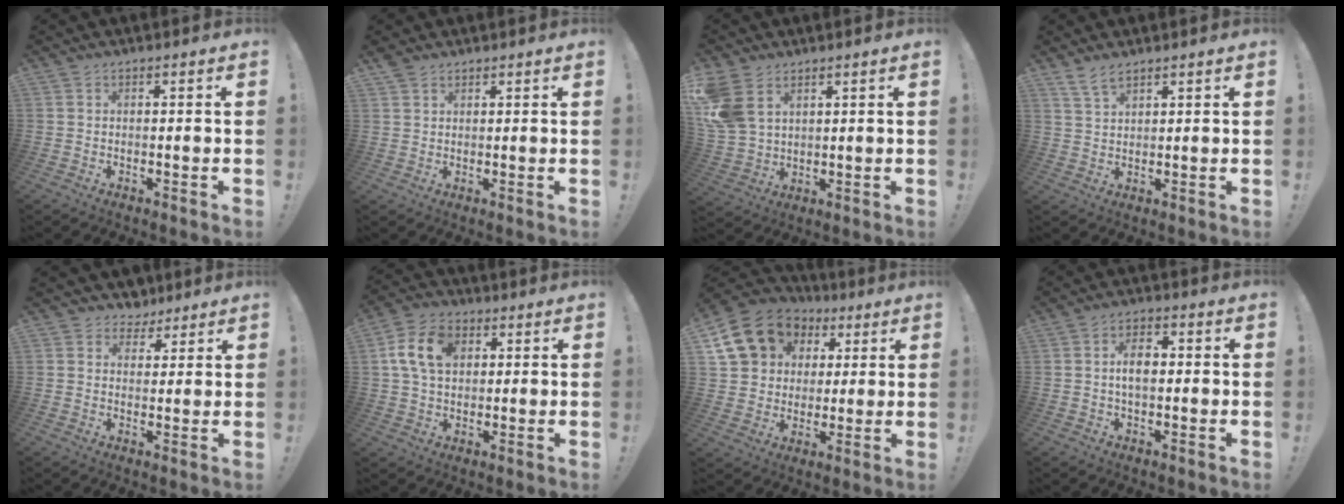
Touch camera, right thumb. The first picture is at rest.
{"total": 2.8, "force": [2.2, 1.5, 0.6], "torque": [-0.001, -0.015, 0.041]}
{"total": 10.3, "force": [4.9, 7.1, 5.6], "torque": [-0.121, -0.017, 0.102]}
{"total": 4.9, "force": [4.0, 1.8, 2.2], "torque": [-0.036, -0.020, 0.075]}
{"total": 5.4, "force": [3.6, 4.0, 0.5], "torque": [-0.005, -0.022, 0.070]}
{"total": 11.9, "force": [3.2, 8.4, 7.8], "torque": [-0.144, 0.013, 0.062]}
{"total": 16.5, "force": [7.0, 13.4, 6.8], "torque": [-0.104, -0.027, 0.153]}
{"total": 6.3, "force": [0.2, 3.5, 5.2], "torque": [-0.083, 0.005, -0.001]}